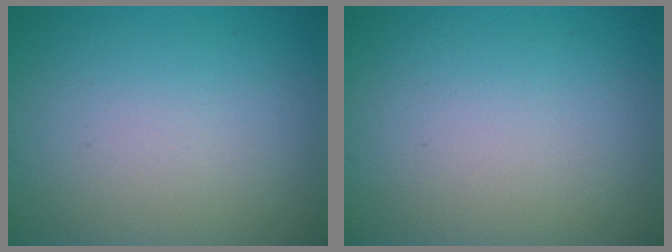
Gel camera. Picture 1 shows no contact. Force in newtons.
{"total": 0.0}